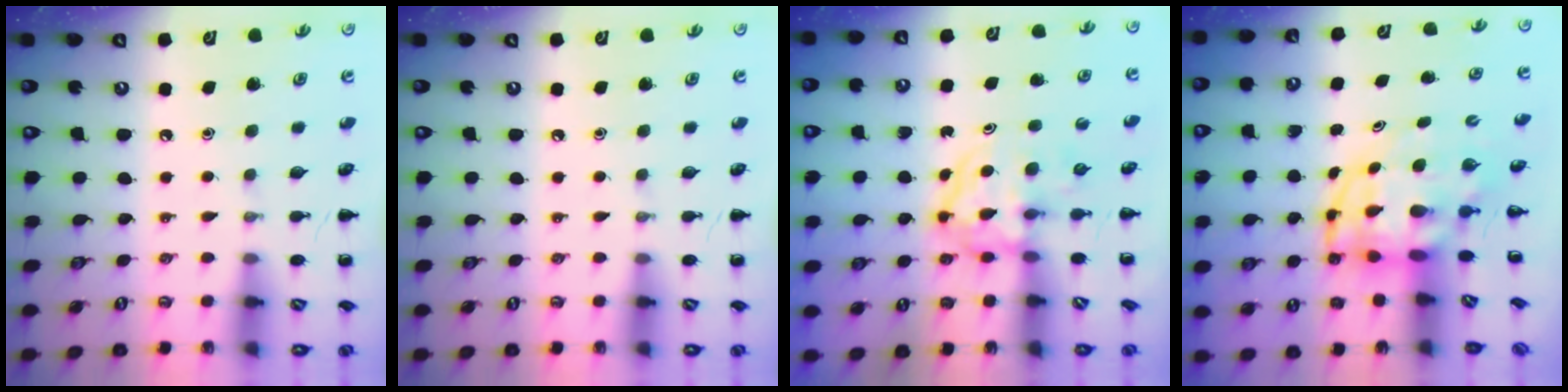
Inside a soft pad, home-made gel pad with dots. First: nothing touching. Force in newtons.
{"total": 0.0}
{"total": 3.8, "press": 3.7, "slide": 0.4}
{"total": 5.0, "press": 4.8, "slide": 1.4}